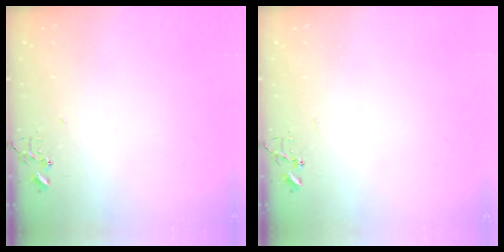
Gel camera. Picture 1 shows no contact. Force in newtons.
{"total": 0.0}